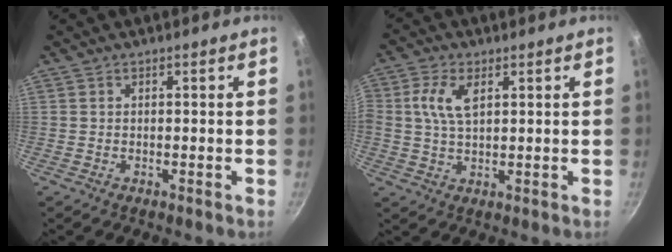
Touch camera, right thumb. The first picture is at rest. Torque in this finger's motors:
{"motor_torque": [0.04, 0.07, 0.03, 0.03, 0.09]}